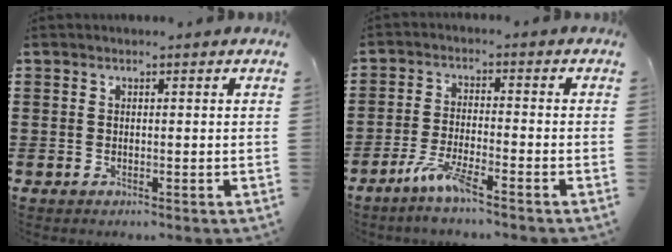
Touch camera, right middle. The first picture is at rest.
{"total": 5.4, "force": [-3.9, 0.3, 3.7], "torque": [-0.086, -0.010, -0.073]}